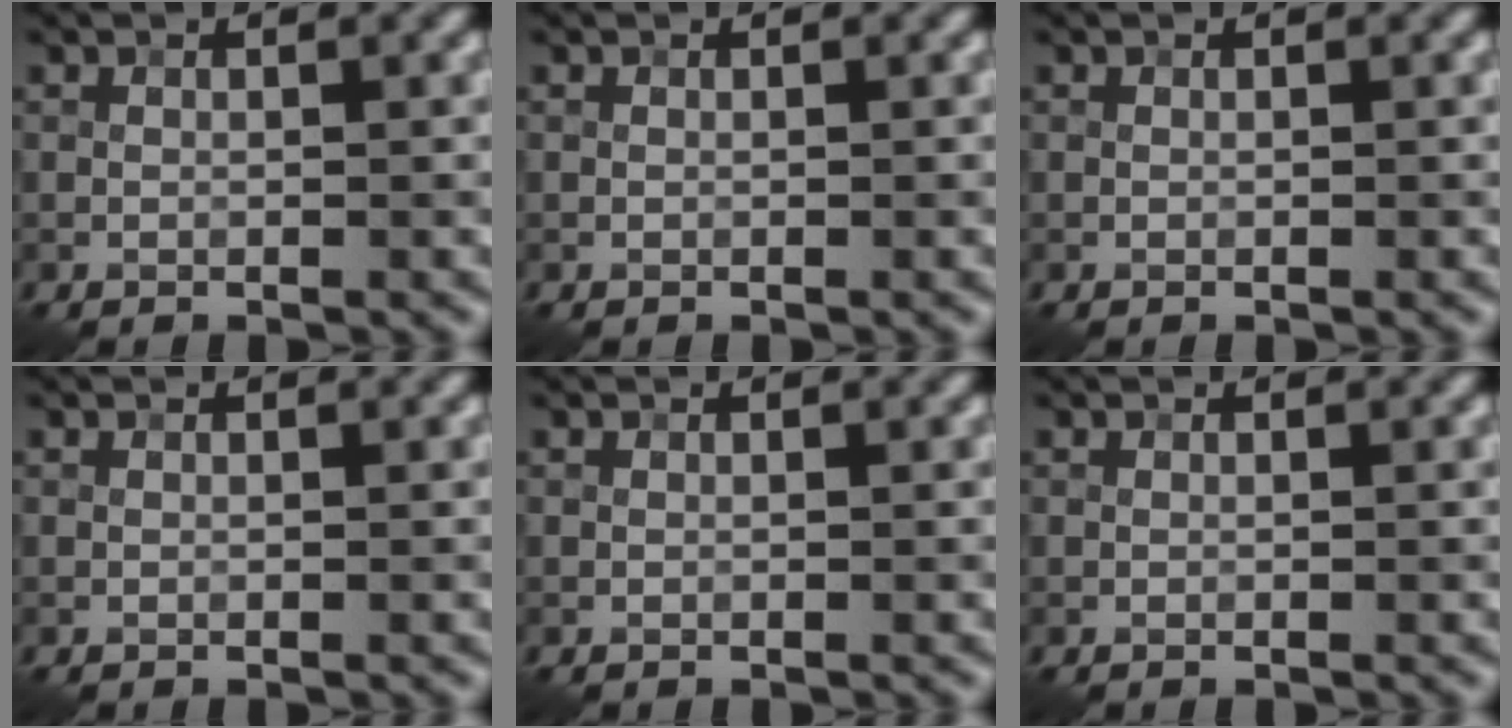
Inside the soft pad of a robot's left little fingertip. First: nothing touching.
{"total": 0.0}
{"total": 0.0}
{"total": 0.0}
{"total": 0.0}
{"total": 0.0}